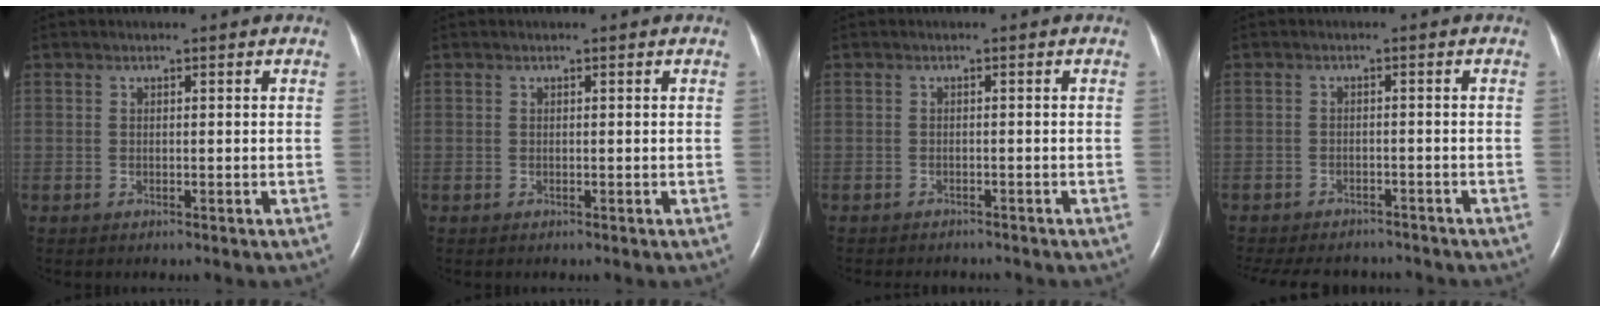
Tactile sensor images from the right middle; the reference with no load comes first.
{"total": 0.0}
{"total": 4.7, "force": [-4.2, 1.4, 1.4], "torque": [-0.020, -0.004, -0.053]}
{"total": 13.3, "force": [-11.7, 4.8, 4.2], "torque": [-0.103, -0.004, -0.150]}